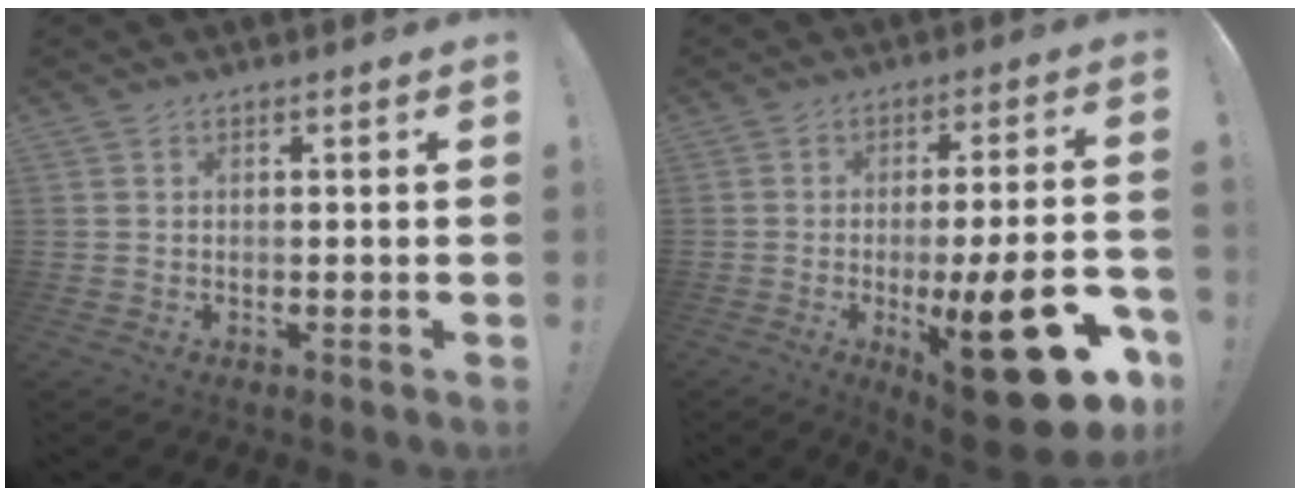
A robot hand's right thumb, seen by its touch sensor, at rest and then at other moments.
{"total": 23.5, "force": [-7.9, 5.9, 21.3], "torque": [-0.295, 0.034, -0.108]}